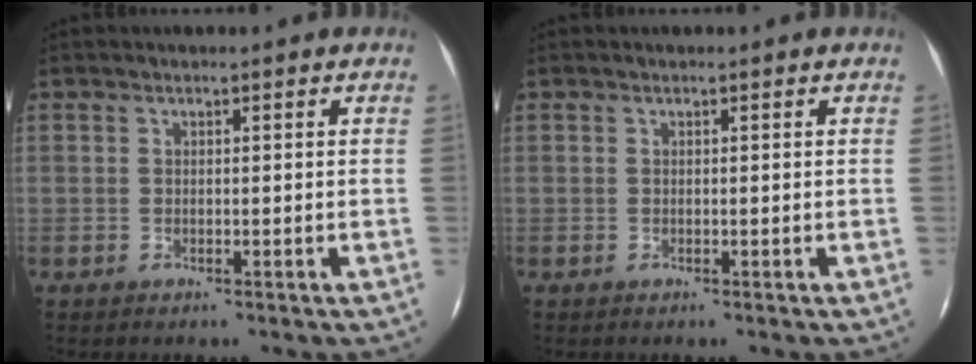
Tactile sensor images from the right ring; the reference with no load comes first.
{"total": 0.0}